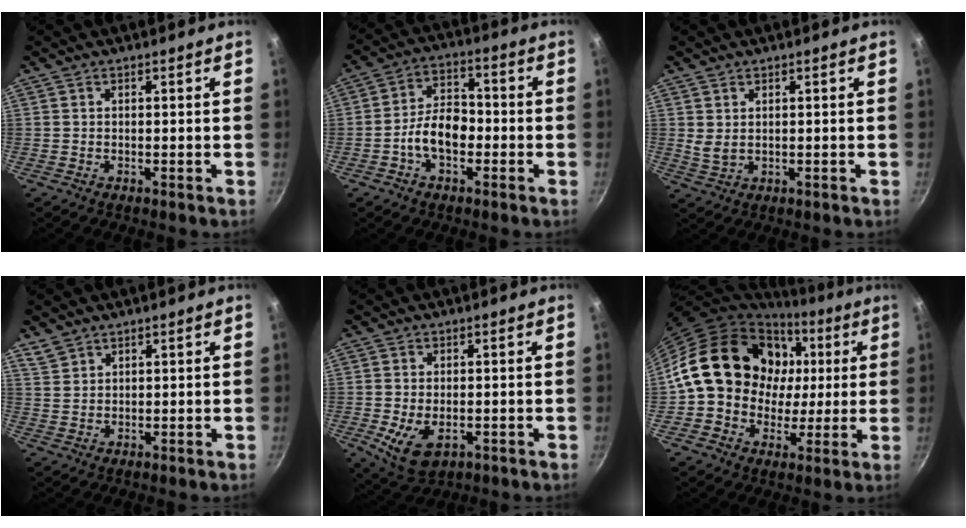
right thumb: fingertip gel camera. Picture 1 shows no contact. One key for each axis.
{"total": 8.7, "fx": -2.5, "fy": 5.4, "fz": 6.3, "tx": -0.083, "ty": 0.037, "tz": -0.051}
{"total": 2.4, "fx": 0.8, "fy": 1.3, "fz": 1.8, "tx": -0.035, "ty": -0.008, "tz": 0.020}
{"total": 2.8, "fx": 2.4, "fy": 1.4, "fz": 0.6, "tx": -0.007, "ty": -0.001, "tz": 0.052}
{"total": 7.6, "fx": -1.9, "fy": 4.5, "fz": 5.8, "tx": -0.105, "ty": -0.017, "tz": -0.023}
{"total": 20.6, "fx": 3.2, "fy": 17.2, "fz": 10.8, "tx": -0.165, "ty": 0.027, "tz": 0.056}